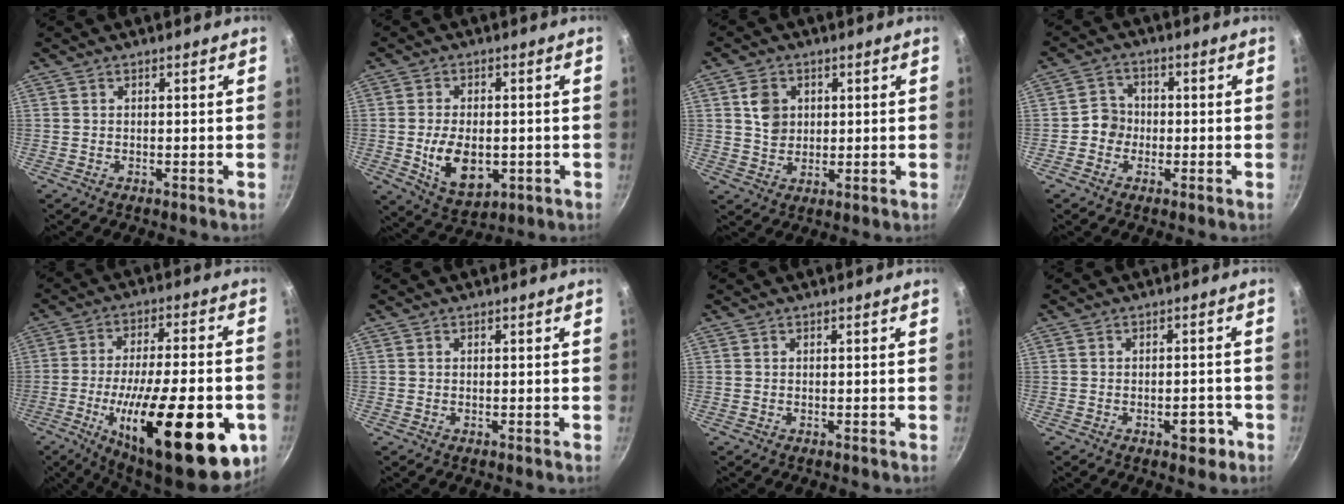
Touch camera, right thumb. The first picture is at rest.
{"total": 10.4, "force": [-1.6, 6.5, 8.0], "torque": [-0.126, -0.005, -0.010]}
{"total": 6.1, "force": [1.6, 5.0, 3.2], "torque": [-0.036, -0.003, 0.029]}
{"total": 4.3, "force": [-1.0, 4.0, 1.3], "torque": [0.010, 0.017, -0.027]}
{"total": 29.8, "force": [-9.8, 10.0, 26.3], "torque": [-0.366, 0.011, -0.144]}
{"total": 0.0}
{"total": 0.0}
{"total": 3.9, "force": [-1.8, 2.1, 2.7], "torque": [-0.018, 0.017, -0.018]}